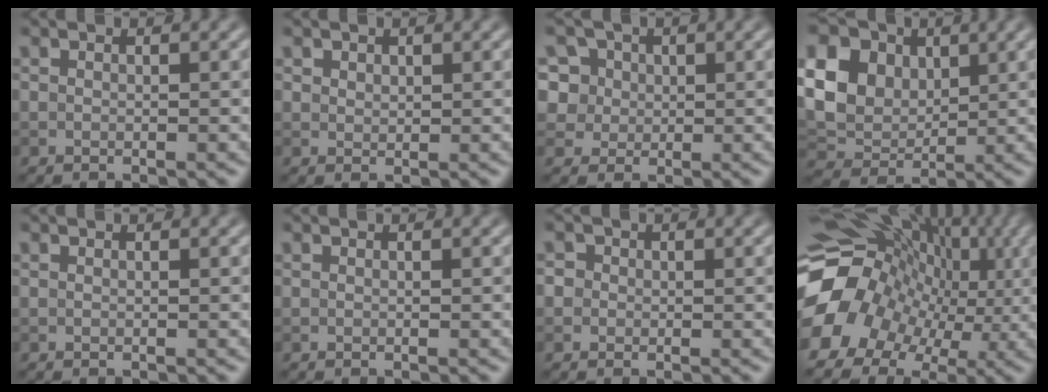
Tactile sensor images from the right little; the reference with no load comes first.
{"total": 1.0, "force": [0.8, 0.7, 0.2], "torque": [-0.005, -0.004, 0.017]}
{"total": 4.4, "force": [2.0, 3.4, 1.8], "torque": [-0.039, 0.015, 0.024]}
{"total": 12.4, "force": [4.1, 9.6, 6.6], "torque": [-0.167, 0.030, 0.077]}
{"total": 0.0}
{"total": 0.0}
{"total": 2.2, "force": [0.7, 1.9, 0.8], "torque": [0.006, 0.013, -0.008]}
{"total": 15.8, "force": [-0.7, 13.1, 8.7], "torque": [-0.167, -0.002, -0.013]}